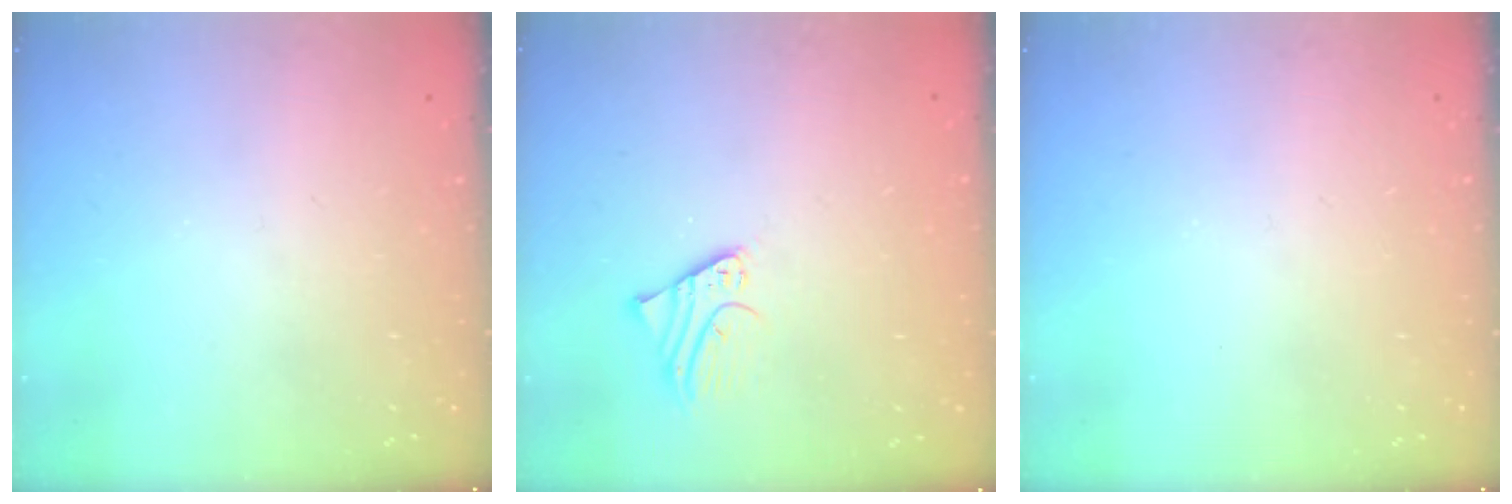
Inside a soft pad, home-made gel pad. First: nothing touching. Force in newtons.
{"total": 2.0, "press": 2.0, "slide": 0.2}
{"total": 0.0}